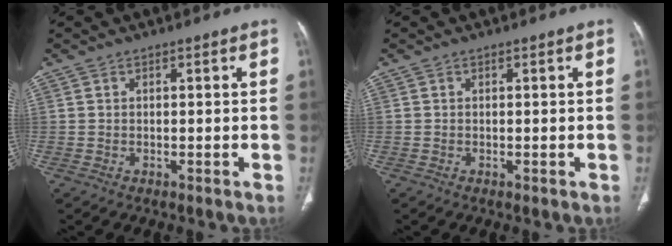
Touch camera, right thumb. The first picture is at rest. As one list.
[{"total": 0.0}]